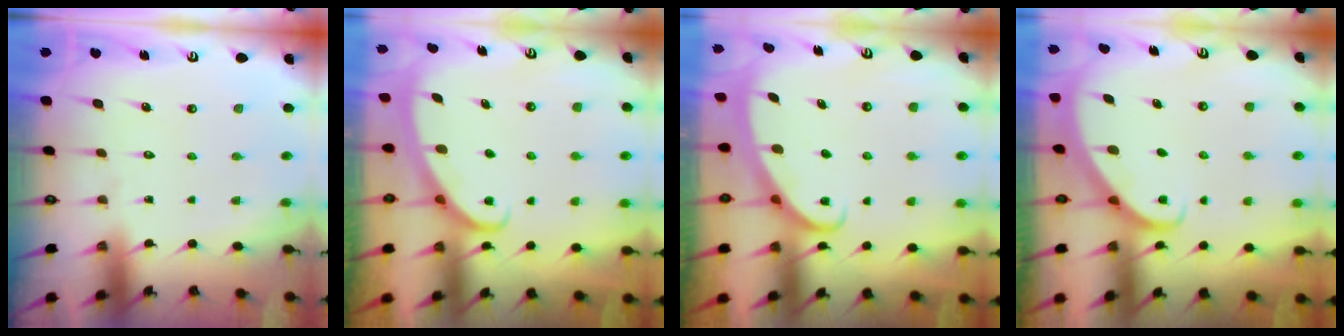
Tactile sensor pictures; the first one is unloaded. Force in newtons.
{"total": 3.0, "press": 3.0, "slide": 0.4}
{"total": 2.8, "press": 2.8, "slide": 0.4}
{"total": 2.9, "press": 2.9, "slide": 0.2}